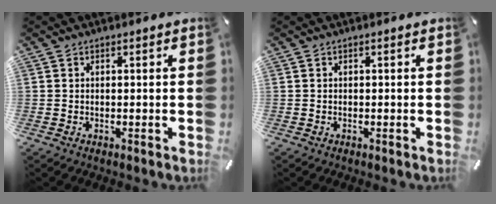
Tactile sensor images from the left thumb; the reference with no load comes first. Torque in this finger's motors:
{"motor_torque": [-0.19, -0.15, -0.02, -0.02, 0.00]}